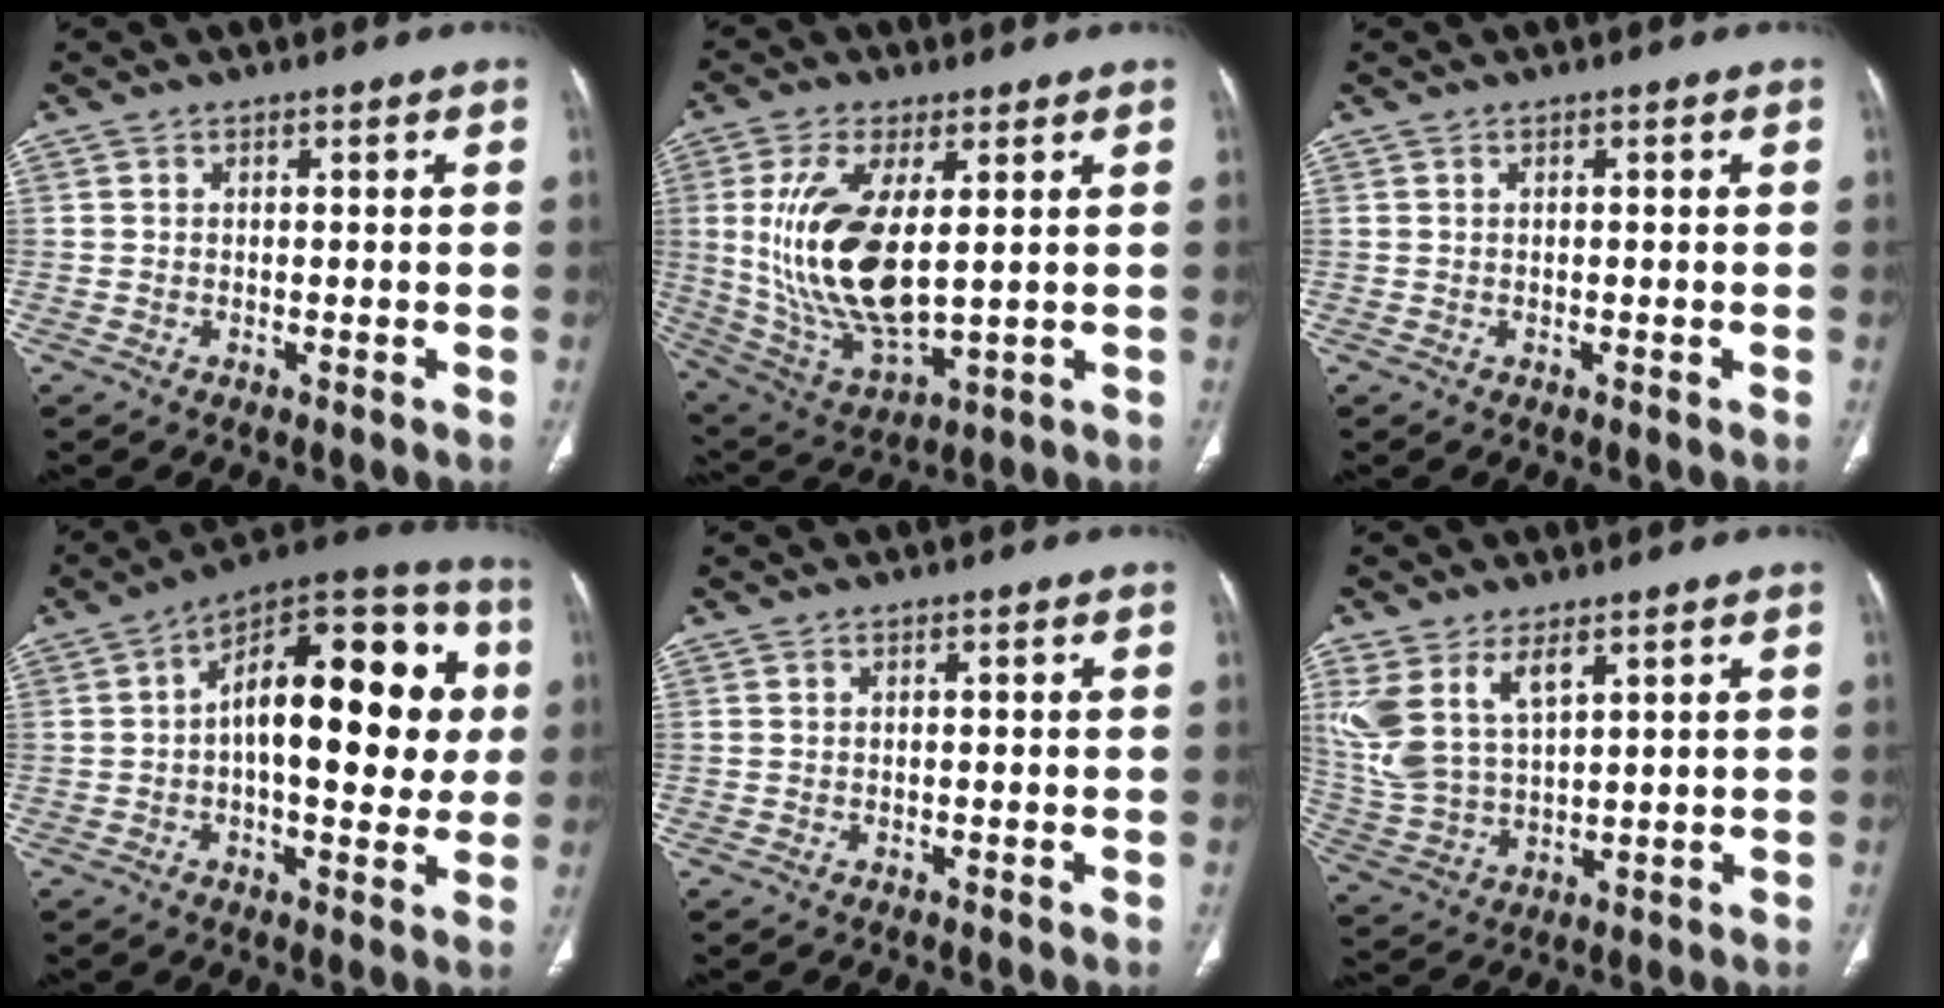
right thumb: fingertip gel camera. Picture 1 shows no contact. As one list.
[{"total": 17.7, "force": [2.4, 7.8, 15.7], "torque": [-0.318, -0.023, 0.061]}, {"total": 0.0}, {"total": 23.5, "force": [2.5, 11.0, 20.6], "torque": [-0.264, 0.030, 0.023]}, {"total": 0.0}, {"total": 11.2, "force": [5.7, 5.5, 7.9], "torque": [-0.170, -0.017, 0.130]}]